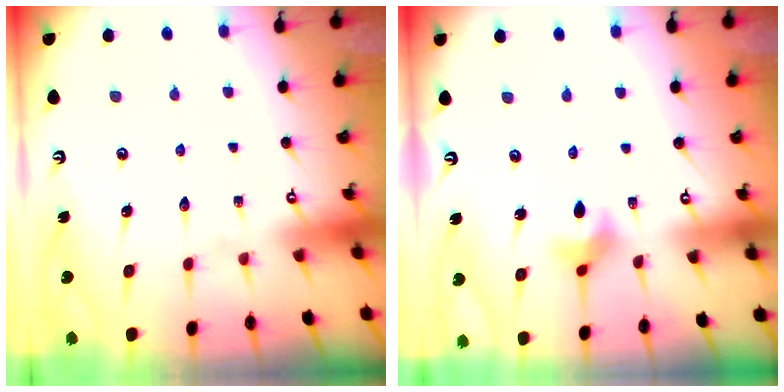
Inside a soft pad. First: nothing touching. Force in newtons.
{"total": 3.2, "press": 3.2, "slide": 0.5}